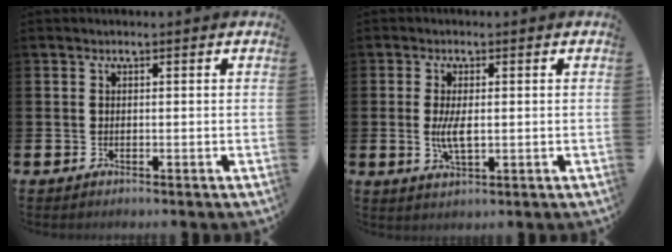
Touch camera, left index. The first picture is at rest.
{"total": 4.1, "force": [0.1, 1.5, 3.8], "torque": [-0.079, 0.001, -0.001]}